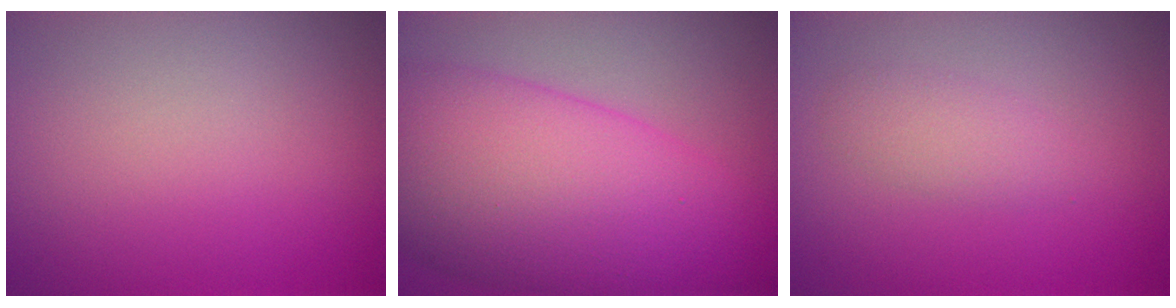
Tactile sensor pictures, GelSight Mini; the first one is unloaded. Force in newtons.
{"total": 13.2, "press": 13.2, "slide": 0.4}
{"total": 1.9, "press": 1.9, "slide": 0.0}